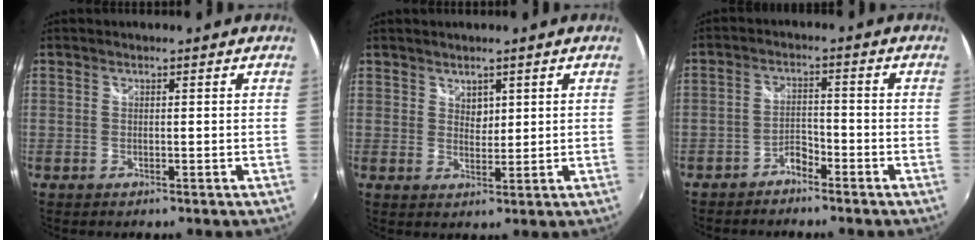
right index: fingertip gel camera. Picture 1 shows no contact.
{"total": 2.3, "force": [1.5, 1.6, 0.8], "torque": [-0.007, 0.000, 0.027]}
{"total": 3.2, "force": [-2.7, 1.3, 1.0], "torque": [-0.028, 0.008, -0.049]}